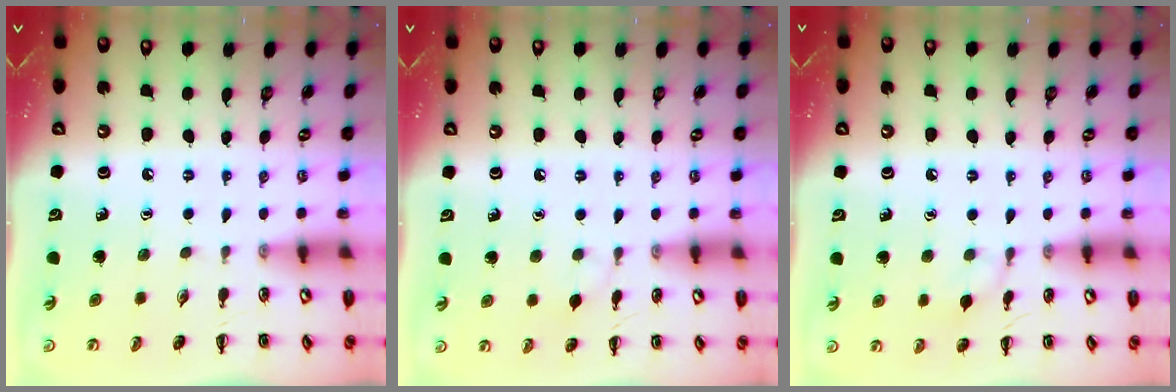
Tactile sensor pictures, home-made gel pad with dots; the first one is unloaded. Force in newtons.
{"total": 4.6, "press": 4.3, "slide": 1.4}
{"total": 5.9, "press": 5.6, "slide": 1.9}